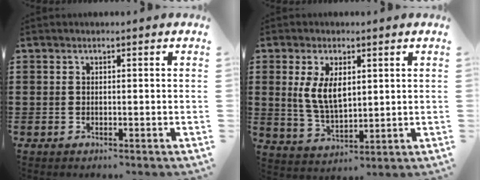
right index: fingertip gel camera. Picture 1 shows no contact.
{"total": 6.9, "force": [1.6, 3.5, 5.7], "torque": [-0.124, 0.006, 0.027]}